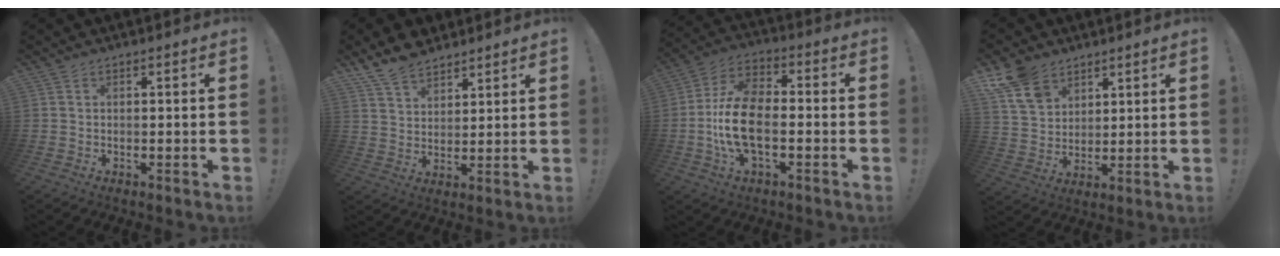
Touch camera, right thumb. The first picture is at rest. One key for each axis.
{"total": 8.7, "fx": 7.4, "fy": 3.9, "fz": 2.4, "tx": -0.055, "ty": -0.045, "tz": 0.145}
{"total": 14.9, "fx": -3.8, "fy": 8.0, "fz": 12.0, "tx": -0.245, "ty": 0.017, "tz": -0.065}
{"total": 12.2, "fx": 8.0, "fy": 7.9, "fz": 4.8, "tx": -0.098, "ty": -0.036, "tz": 0.162}